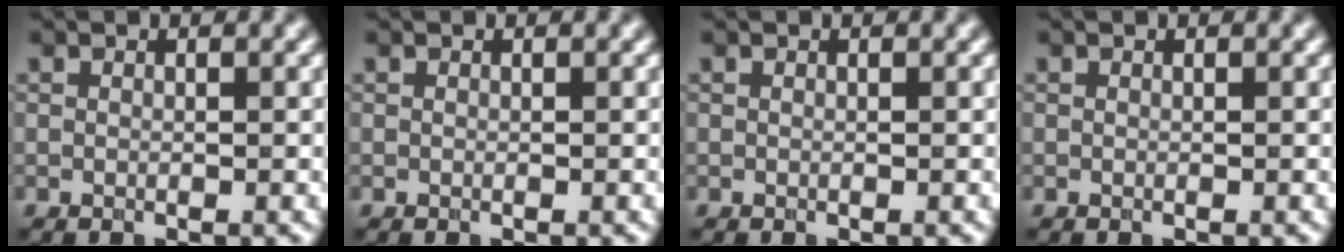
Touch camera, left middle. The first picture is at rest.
{"total": 0.0}
{"total": 0.0}
{"total": 0.0}